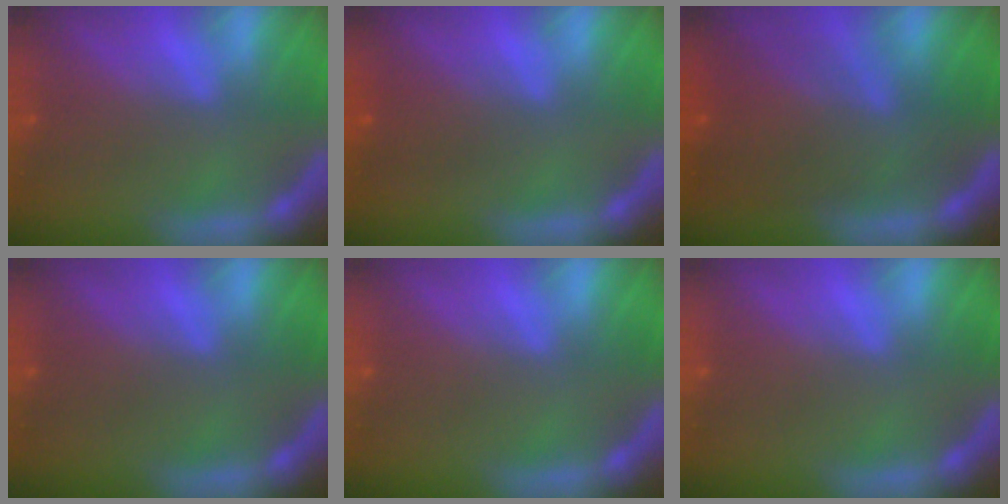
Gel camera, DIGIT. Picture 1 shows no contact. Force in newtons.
{"total": 2.0}
{"total": 8.1}
{"total": 0.0}
{"total": 0.0}
{"total": 0.0}